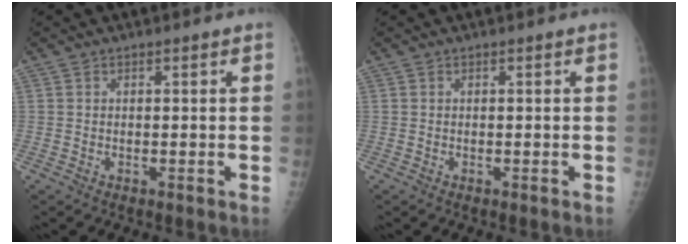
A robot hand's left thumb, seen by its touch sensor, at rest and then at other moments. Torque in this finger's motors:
{"motor_torque": [0.00, 0.00, 0.00, 0.00, 0.00]}